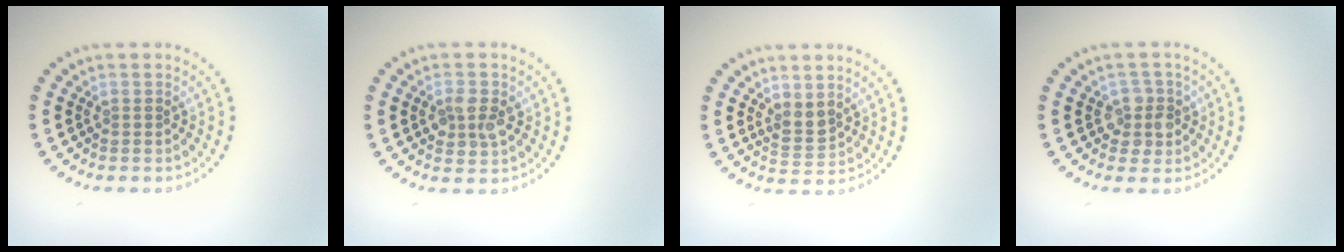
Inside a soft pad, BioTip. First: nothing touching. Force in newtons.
{"total": 2.4, "press": 2.4, "slide": 0.0}
{"total": 1.8, "press": 1.5, "slide": 1.0}
{"total": 2.3, "press": 2.0, "slide": 1.1}